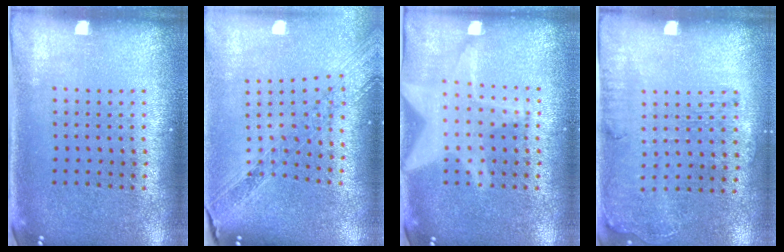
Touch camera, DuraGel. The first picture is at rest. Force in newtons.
{"total": 1.2, "press": 1.2, "slide": 0.3}
{"total": 2.6, "press": 2.6, "slide": 0.4}
{"total": 1.3, "press": 1.2, "slide": 0.5}